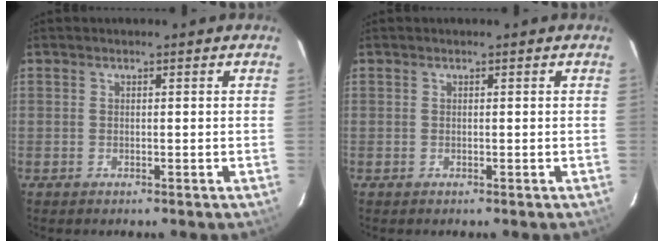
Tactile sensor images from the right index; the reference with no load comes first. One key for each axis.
{"total": 0.0}